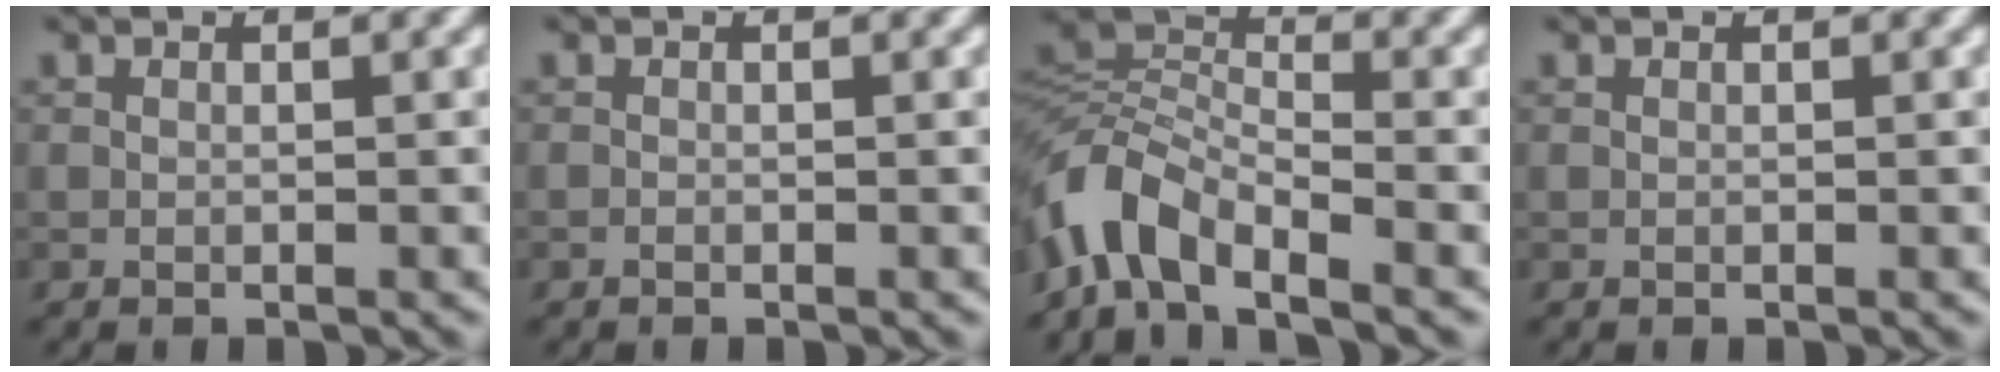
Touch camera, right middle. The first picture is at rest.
{"total": 0.0}
{"total": 6.4, "force": [-4.3, 2.8, 3.8], "torque": [-0.067, 0.006, -0.098]}
{"total": 0.0}